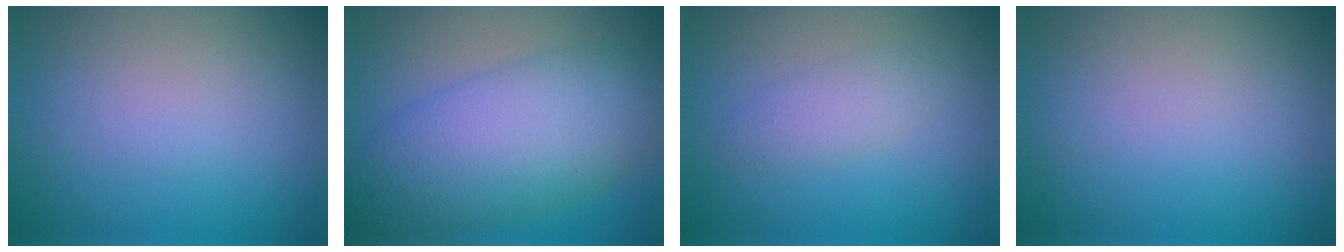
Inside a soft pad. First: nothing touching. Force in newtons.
{"total": 9.3, "press": 9.3, "slide": 0.2}
{"total": 1.9, "press": 1.9, "slide": 0.1}
{"total": 0.0}